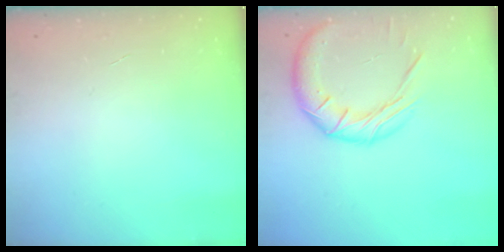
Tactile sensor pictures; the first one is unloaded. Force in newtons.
{"total": 16.0, "press": 15.9, "slide": 1.1}